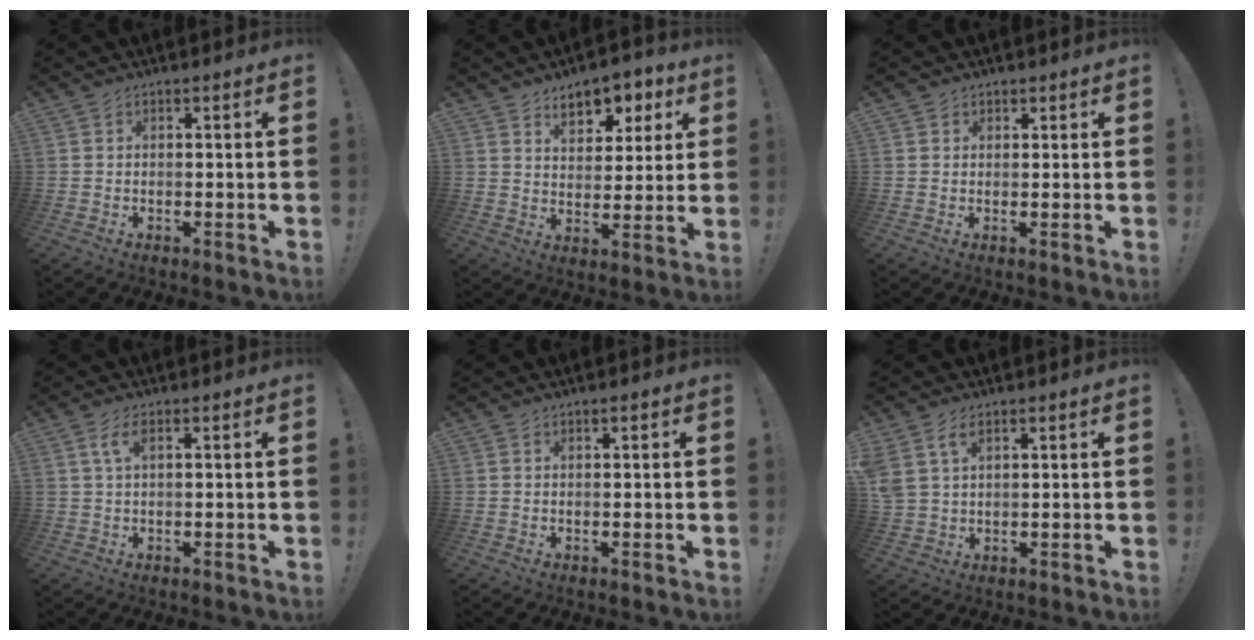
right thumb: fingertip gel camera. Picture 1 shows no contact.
{"total": 9.1, "force": [5.6, 5.7, 4.3], "torque": [-0.046, -0.038, 0.099]}
{"total": 1.3, "force": [0.9, 1.0, 0.1], "torque": [0.001, -0.004, 0.016]}
{"total": 3.7, "force": [1.4, 1.1, 3.2], "torque": [-0.060, 0.002, 0.024]}
{"total": 0.5, "force": [0.4, 0.1, 0.3], "torque": [-0.007, 0.002, 0.008]}
{"total": 5.3, "force": [3.0, 3.0, 3.2], "torque": [-0.070, -0.010, 0.059]}